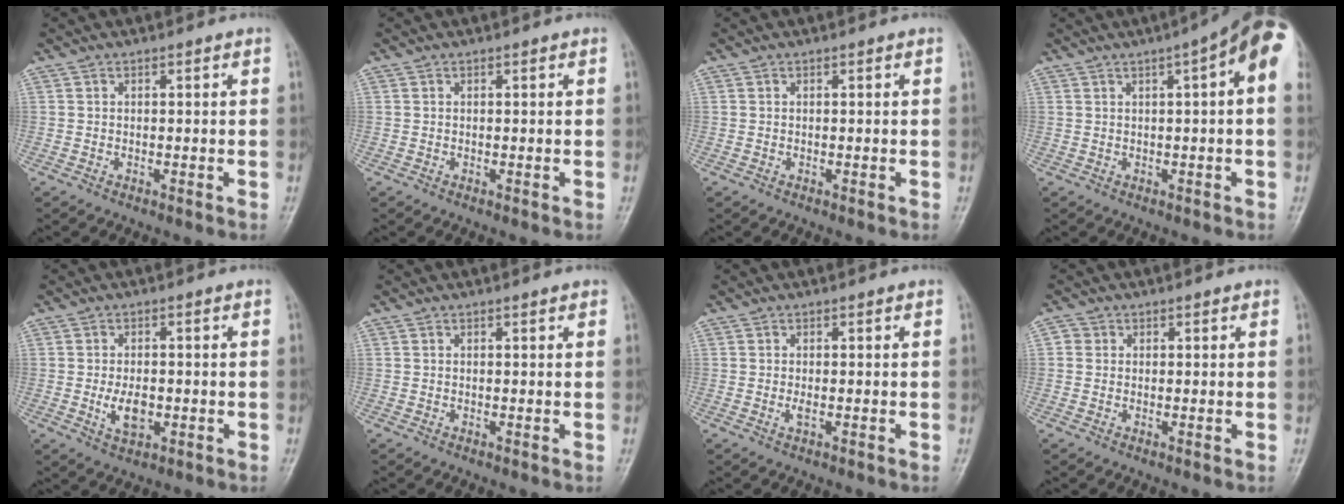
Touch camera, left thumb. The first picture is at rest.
{"total": 0.0}
{"total": 0.0}
{"total": 11.0, "force": [3.2, 2.0, 10.3], "torque": [-0.133, 0.026, 0.033]}
{"total": 4.9, "force": [-1.0, 2.8, 3.9], "torque": [-0.063, -0.003, -0.012]}
{"total": 0.7, "force": [0.4, 0.2, 0.5], "torque": [-0.007, 0.000, 0.003]}
{"total": 1.0, "force": [-0.2, 0.3, 0.9], "torque": [-0.018, -0.002, -0.003]}
{"total": 1.7, "force": [0.3, 1.6, 0.4], "torque": [0.004, 0.002, 0.000]}